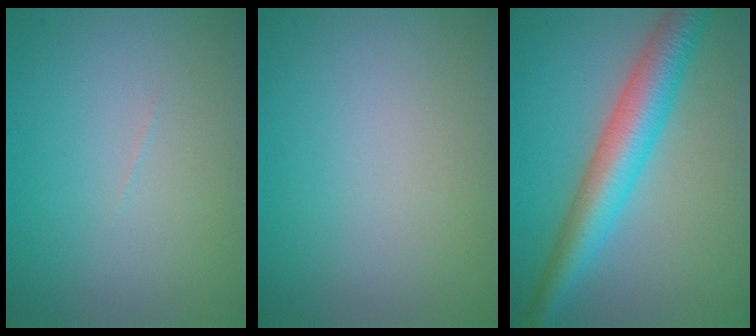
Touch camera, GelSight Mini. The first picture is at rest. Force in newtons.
{"total": 0.0}
{"total": 6.9, "press": 6.9, "slide": 0.1}